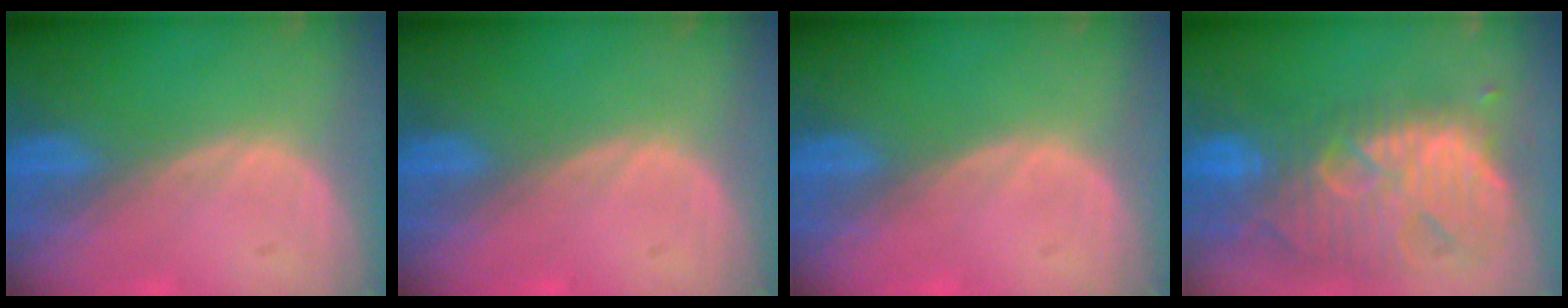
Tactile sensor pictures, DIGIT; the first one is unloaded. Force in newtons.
{"total": 0.0}
{"total": 0.0}
{"total": 13.6, "press": 11.6, "slide": 7.2}